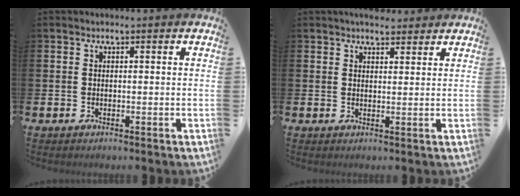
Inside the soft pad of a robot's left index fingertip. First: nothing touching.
{"total": 3.6, "force": [3.4, 1.0, 0.4], "torque": [-0.003, -0.013, 0.062]}